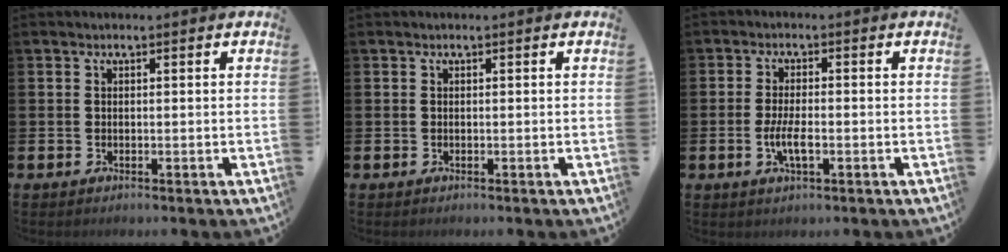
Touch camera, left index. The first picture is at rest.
{"total": 0.0}
{"total": 3.6, "force": [-0.9, 1.2, 3.2], "torque": [-0.060, -0.001, -0.020]}